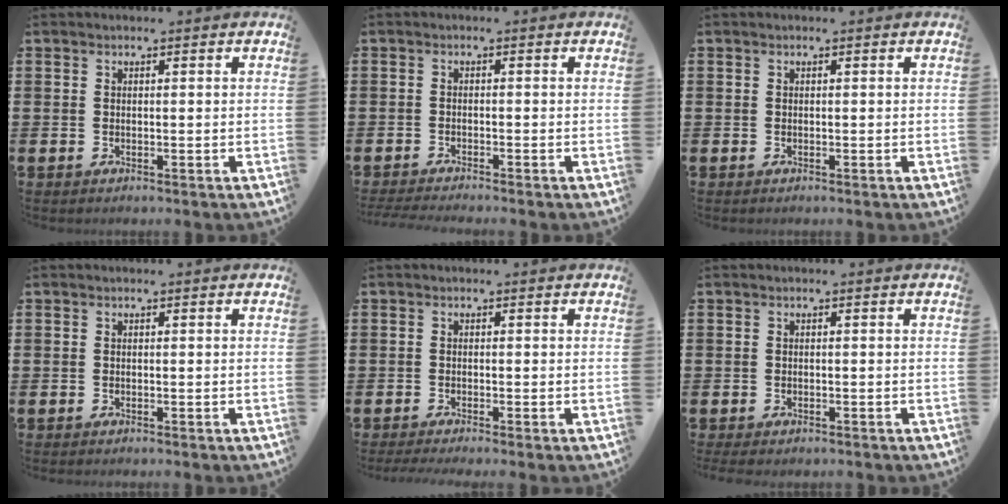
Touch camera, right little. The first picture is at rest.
{"total": 1.2, "force": [-1.0, 0.0, 0.6], "torque": [-0.011, 0.000, -0.019]}
{"total": 0.0}
{"total": 0.0}
{"total": 0.8, "force": [-0.6, 0.0, 0.6], "torque": [-0.009, -0.002, -0.011]}
{"total": 0.5, "force": [-0.4, 0.2, 0.2], "torque": [-0.006, 0.000, -0.009]}